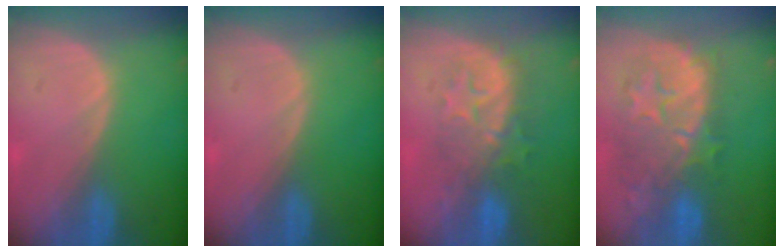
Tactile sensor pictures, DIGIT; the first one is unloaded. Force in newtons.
{"total": 0.0}
{"total": 7.8, "press": 7.6, "slide": 1.7}
{"total": 10.6, "press": 10.0, "slide": 3.6}